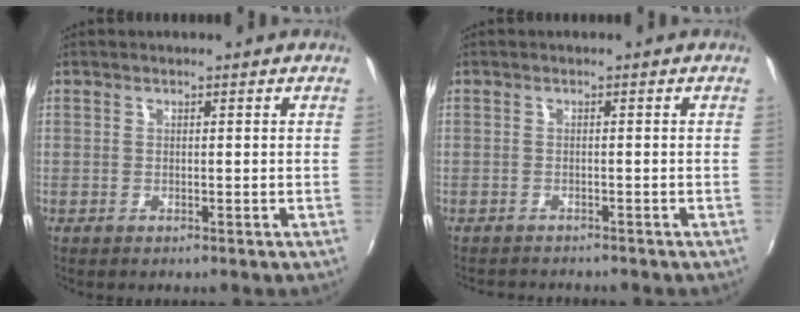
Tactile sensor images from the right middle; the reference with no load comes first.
{"total": 3.0, "force": [-2.9, 0.5, 0.7], "torque": [-0.023, -0.012, -0.046]}